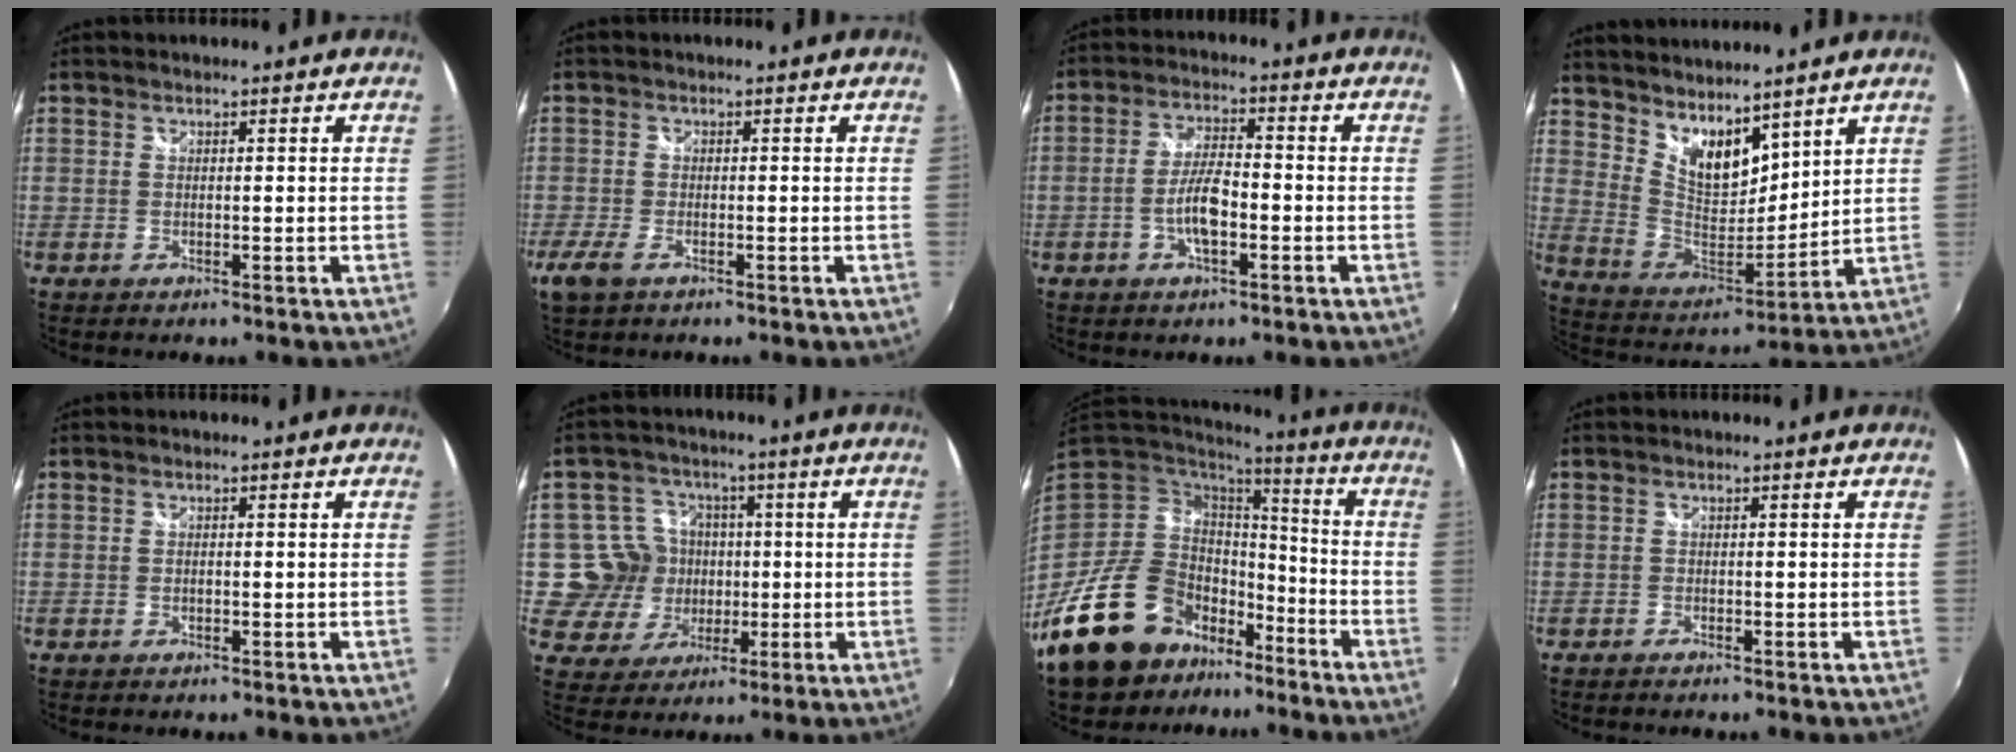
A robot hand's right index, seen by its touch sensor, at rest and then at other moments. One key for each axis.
{"total": 4.2, "fx": -2.4, "fy": 2.0, "fz": 2.8, "tx": -0.069, "ty": -0.012, "tz": -0.045}
{"total": 6.6, "fx": -2.2, "fy": 2.2, "fz": 5.8, "tx": -0.116, "ty": 0.005, "tz": -0.040}
{"total": 12.2, "fx": 9.3, "fy": 5.1, "fz": 5.9, "tx": -0.103, "ty": -0.006, "tz": 0.182}
{"total": 0.6, "fx": -0.2, "fy": 0.3, "fz": 0.4, "tx": -0.010, "ty": 0.001, "tz": -0.005}
{"total": 10.1, "fx": -0.3, "fy": 10.0, "fz": 1.5, "tx": -0.053, "ty": 0.012, "tz": -0.006}
{"total": 22.0, "fx": -14.3, "fy": 13.8, "fz": 9.6, "tx": -0.218, "ty": 0.005, "tz": -0.221}
{"total": 1.0, "fx": -0.9, "fy": 0.4, "fz": 0.3, "tx": -0.010, "ty": -0.003, "tz": -0.018}